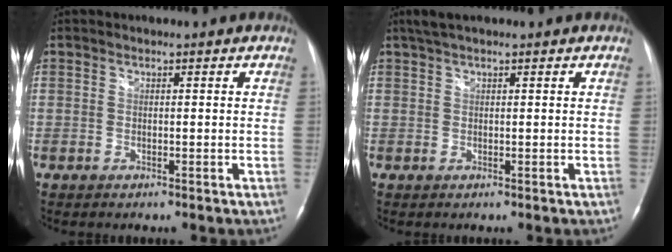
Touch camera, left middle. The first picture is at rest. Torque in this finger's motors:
{"motor_torque": [0.27, -0.18, -0.06, 0.03]}